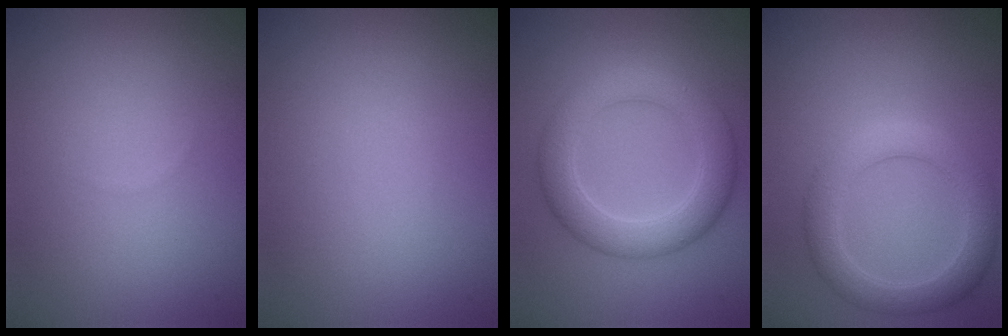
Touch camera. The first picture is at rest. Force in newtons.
{"total": 0.0}
{"total": 5.3, "press": 5.3, "slide": 0.3}
{"total": 4.1, "press": 4.1, "slide": 0.1}